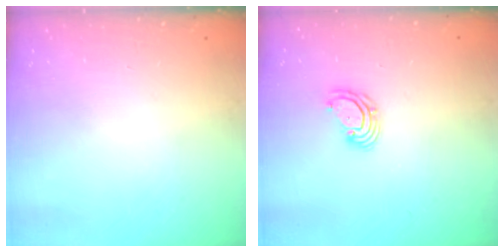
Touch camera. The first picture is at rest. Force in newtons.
{"total": 5.1, "press": 5.0, "slide": 0.6}